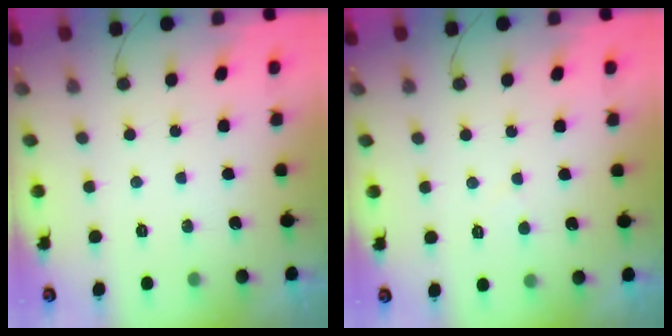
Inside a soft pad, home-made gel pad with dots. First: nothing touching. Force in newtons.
{"total": 3.0, "press": 3.0, "slide": 0.3}